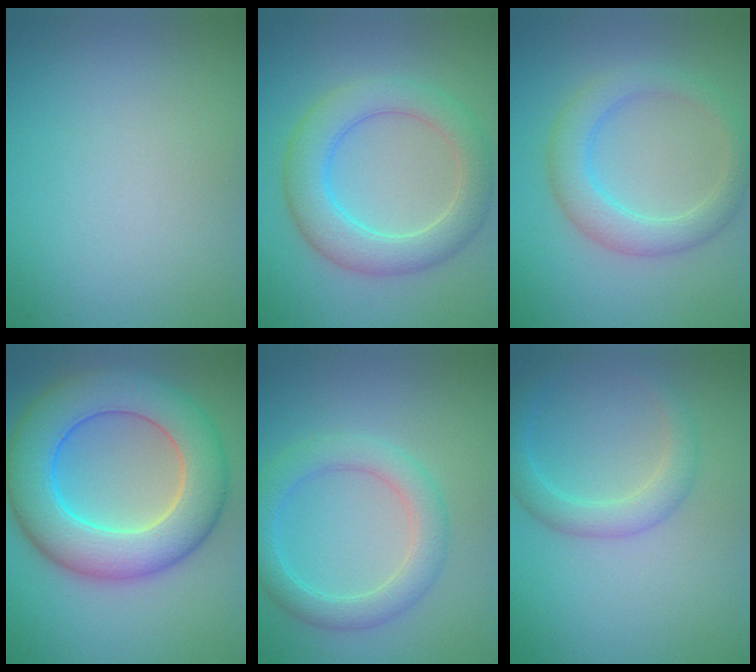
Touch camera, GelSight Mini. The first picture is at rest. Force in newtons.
{"total": 5.3, "press": 5.3, "slide": 0.2}
{"total": 3.8, "press": 3.8, "slide": 0.2}
{"total": 10.0, "press": 9.9, "slide": 0.2}
{"total": 3.8, "press": 3.8, "slide": 0.1}
{"total": 2.7, "press": 2.7, "slide": 0.1}